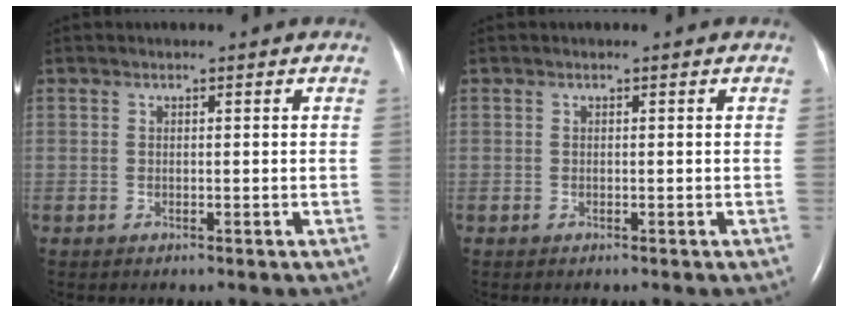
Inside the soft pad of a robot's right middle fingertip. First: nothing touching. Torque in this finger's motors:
{"motor_torque": [0.03, -0.02, -0.01, 0.00]}